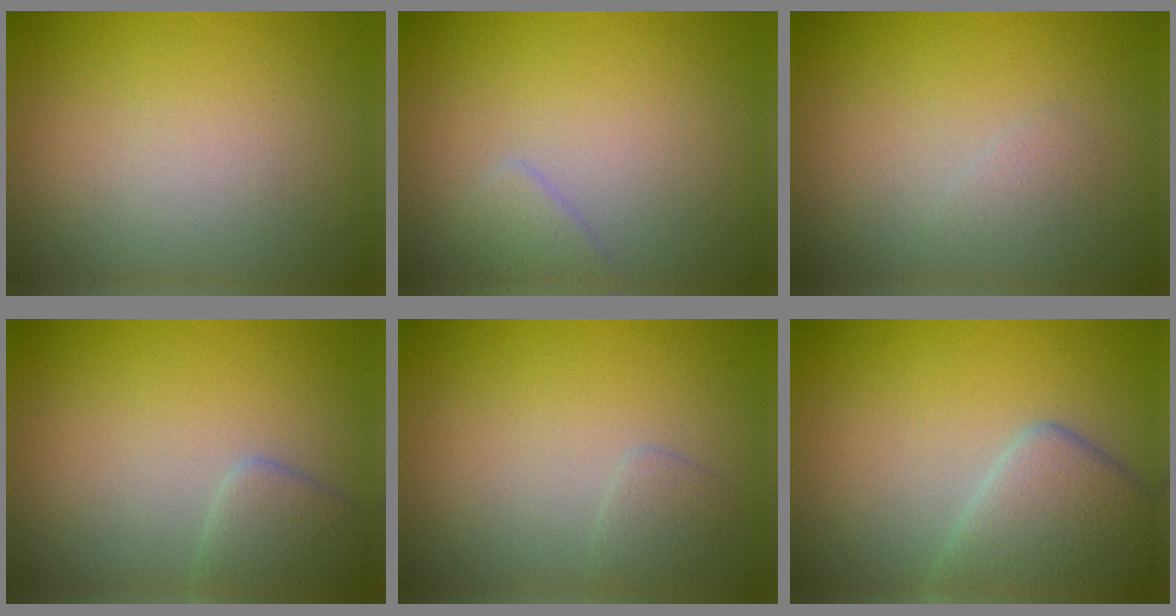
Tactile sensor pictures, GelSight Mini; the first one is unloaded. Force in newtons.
{"total": 1.2, "press": 1.2, "slide": 0.0}
{"total": 0.8, "press": 0.8, "slide": 0.1}
{"total": 2.3, "press": 2.3, "slide": 0.1}
{"total": 1.2, "press": 1.2, "slide": 0.1}
{"total": 5.3, "press": 5.3, "slide": 0.4}